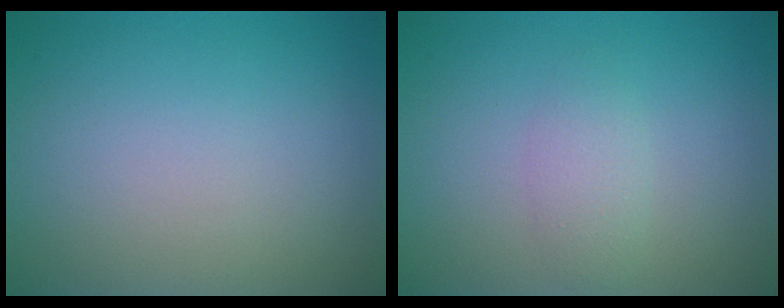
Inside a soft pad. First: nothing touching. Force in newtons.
{"total": 1.5, "press": 1.5, "slide": 0.0}